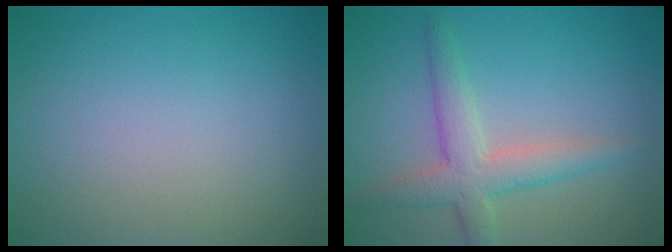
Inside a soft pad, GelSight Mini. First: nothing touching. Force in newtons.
{"total": 3.9, "press": 3.9, "slide": 0.2}